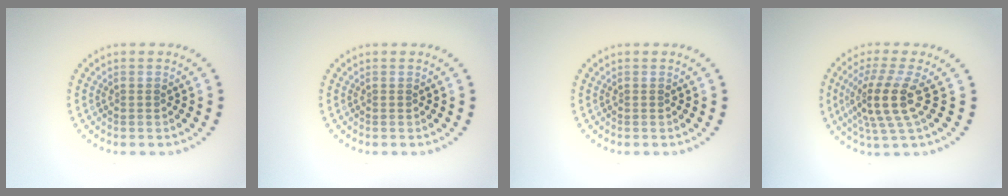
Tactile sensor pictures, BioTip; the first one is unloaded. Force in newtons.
{"total": 0.0}
{"total": 0.0}
{"total": 4.5, "press": 3.3, "slide": 2.9}